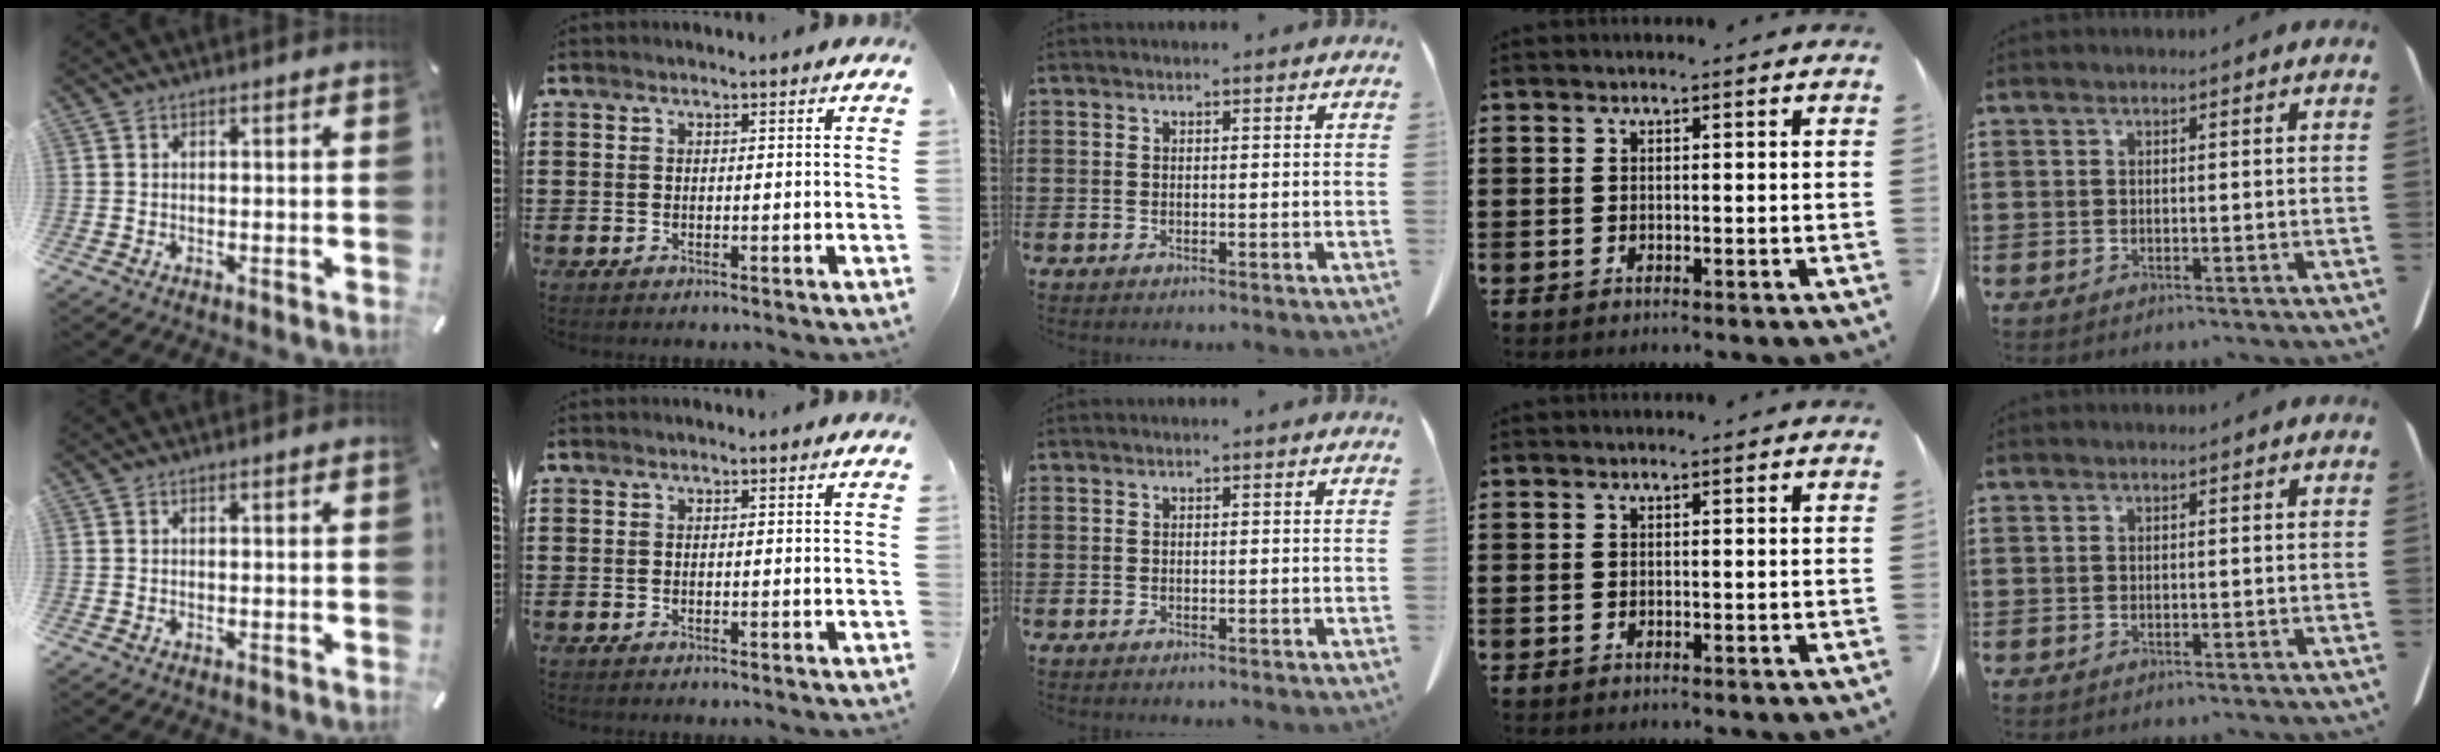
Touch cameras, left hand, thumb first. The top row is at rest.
{}